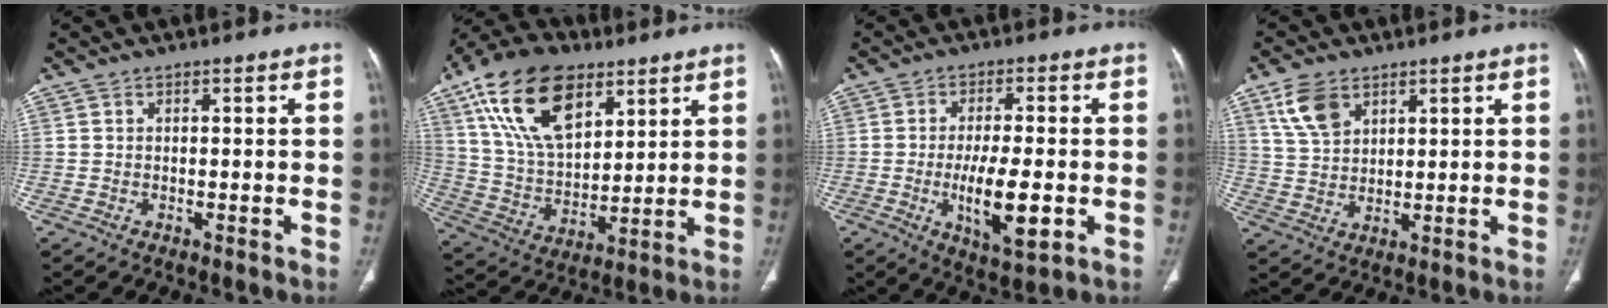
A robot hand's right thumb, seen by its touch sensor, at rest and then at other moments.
{"total": 20.9, "force": [10.5, 11.6, 13.8], "torque": [-0.234, -0.026, 0.194]}
{"total": 11.0, "force": [-2.5, 3.5, 10.2], "torque": [-0.174, -0.009, -0.036]}
{"total": 7.3, "force": [4.1, 4.4, 4.1], "torque": [-0.069, -0.013, 0.089]}